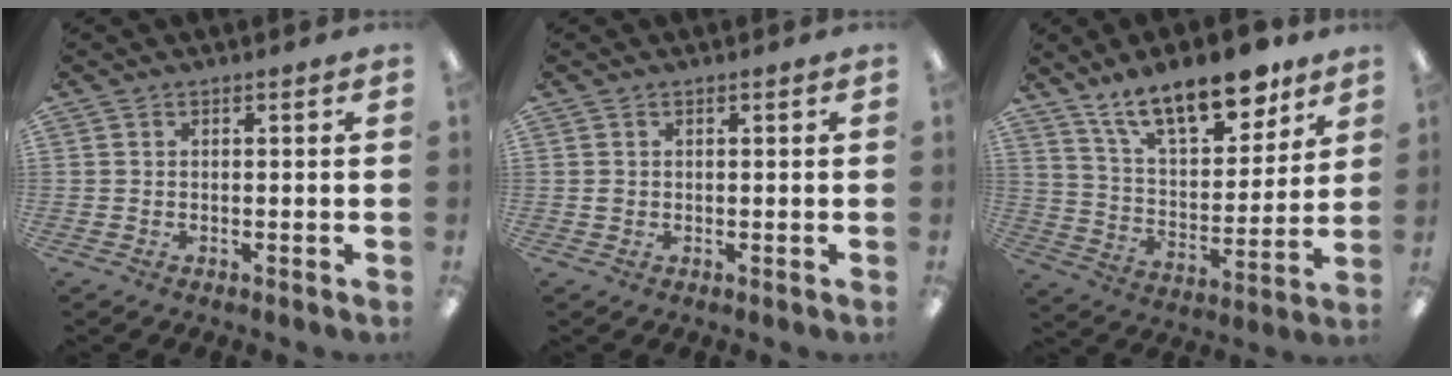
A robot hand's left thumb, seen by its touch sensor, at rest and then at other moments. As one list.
[{"total": 0.8, "force": [0.1, 0.6, 0.4], "torque": [-0.009, 0.004, 0.000]}, {"total": 18.5, "force": [13.4, 7.1, 10.5], "torque": [-0.171, -0.075, 0.228]}]